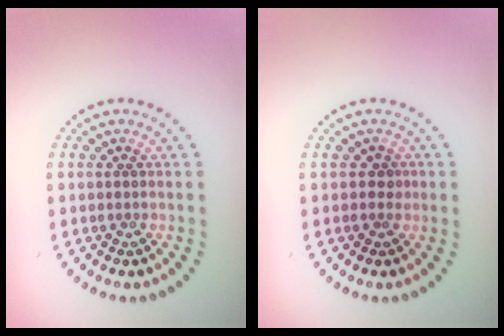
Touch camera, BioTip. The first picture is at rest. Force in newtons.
{"total": 0.9, "press": 0.7, "slide": 0.5}